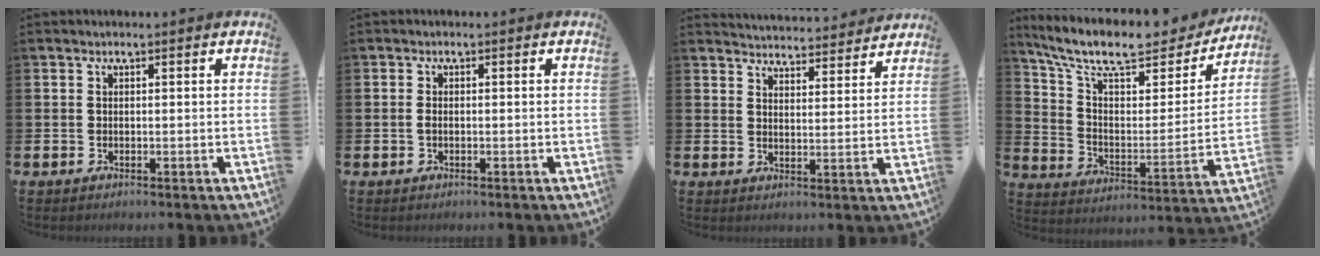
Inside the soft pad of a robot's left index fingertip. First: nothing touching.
{"total": 0.9, "force": [-0.2, 0.5, 0.8], "torque": [-0.014, 0.002, -0.005]}
{"total": 4.8, "force": [4.7, 0.5, -0.2], "torque": [-0.009, -0.038, 0.084]}
{"total": 10.9, "force": [9.3, 3.5, 4.5], "torque": [-0.118, -0.062, 0.157]}